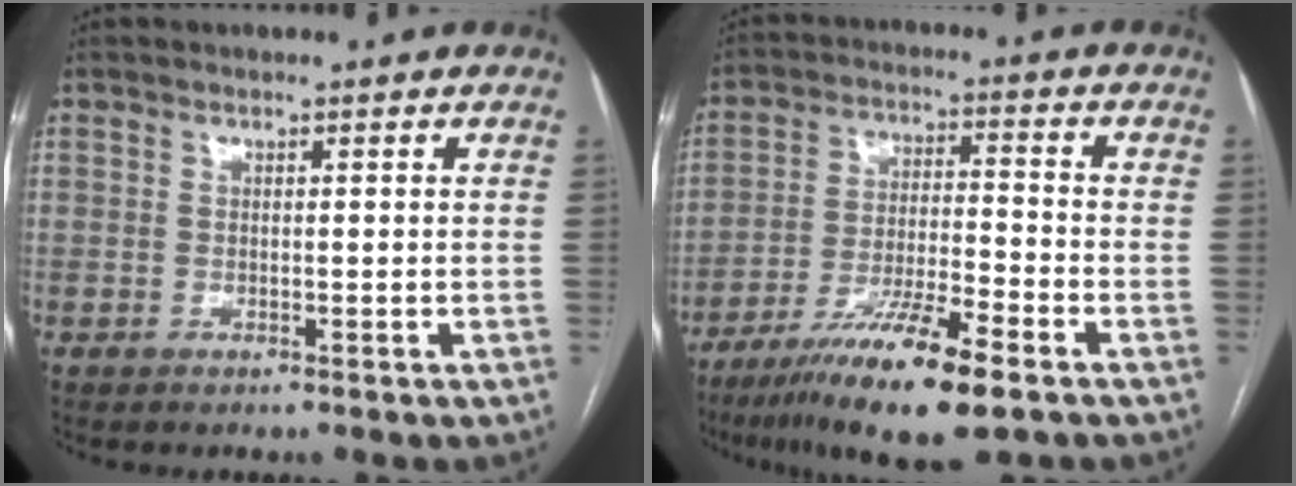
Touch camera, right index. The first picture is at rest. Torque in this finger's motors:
{"motor_torque": [0.45, -0.51, 0.70, 0.15]}